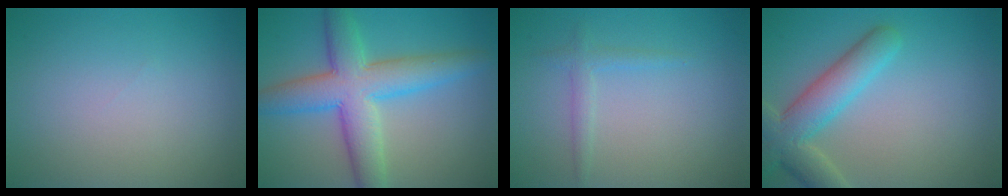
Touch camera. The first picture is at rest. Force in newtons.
{"total": 7.8, "press": 7.8, "slide": 0.2}
{"total": 1.3, "press": 1.3, "slide": 0.0}
{"total": 5.6, "press": 5.6, "slide": 0.4}